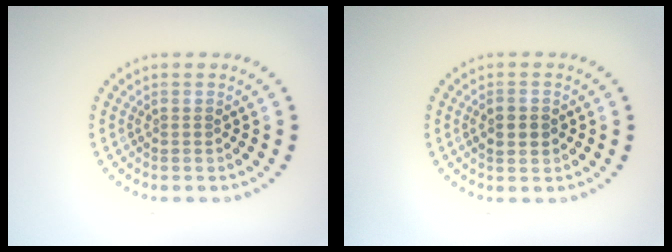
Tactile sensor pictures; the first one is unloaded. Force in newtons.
{"total": 1.8, "press": 1.8, "slide": 0.0}